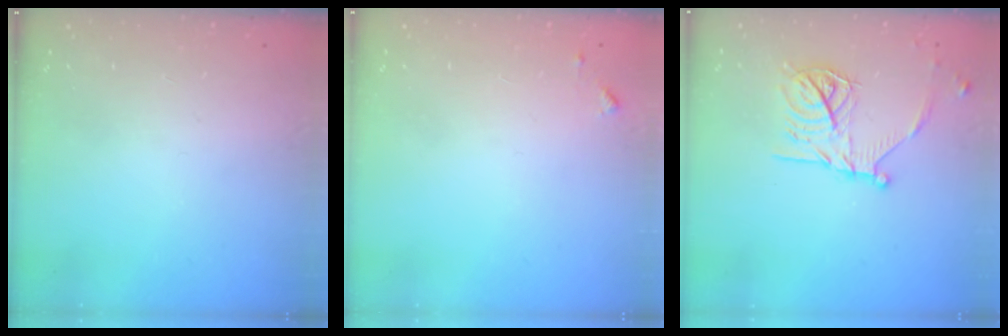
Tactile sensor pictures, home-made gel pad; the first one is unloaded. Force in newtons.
{"total": 5.1, "press": 5.1, "slide": 0.4}
{"total": 16.4, "press": 16.4, "slide": 0.9}